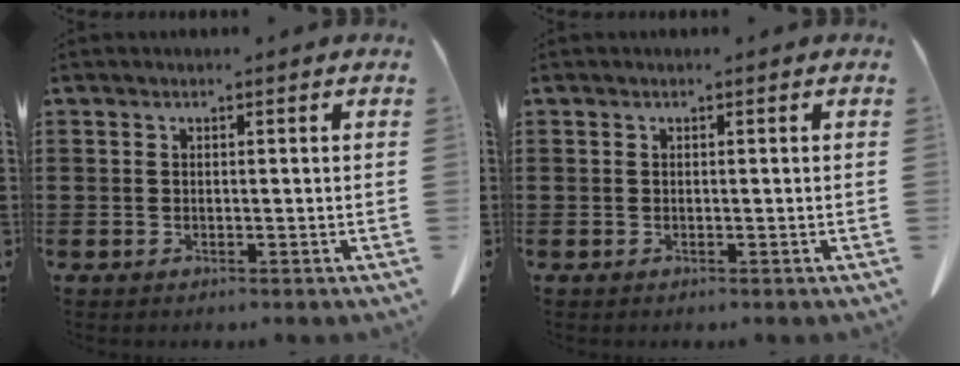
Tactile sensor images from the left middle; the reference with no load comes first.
{"total": 0.0}